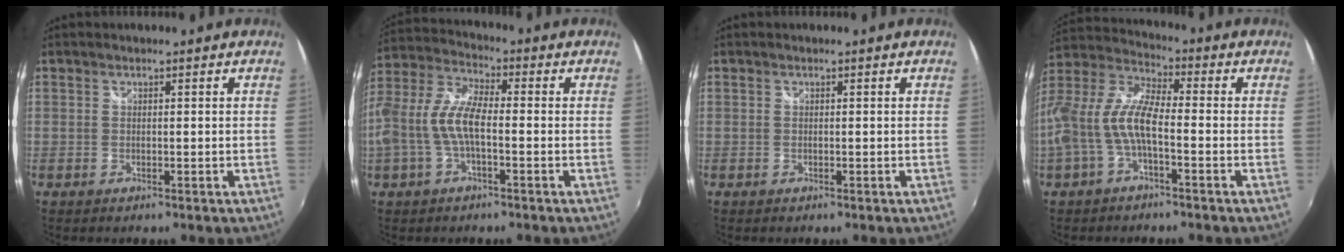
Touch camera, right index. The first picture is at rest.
{"total": 11.2, "force": [-2.3, 4.0, 10.2], "torque": [-0.215, 0.006, -0.043]}
{"total": 0.0}
{"total": 12.6, "force": [-3.5, 4.5, 11.3], "torque": [-0.238, 0.006, -0.070]}